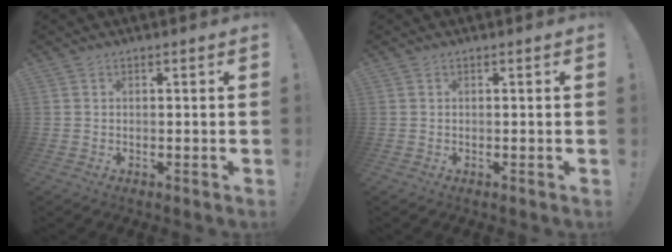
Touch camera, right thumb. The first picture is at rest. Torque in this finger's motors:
{"motor_torque": [-0.12, 0.03, -0.08, 0.03, 0.01]}